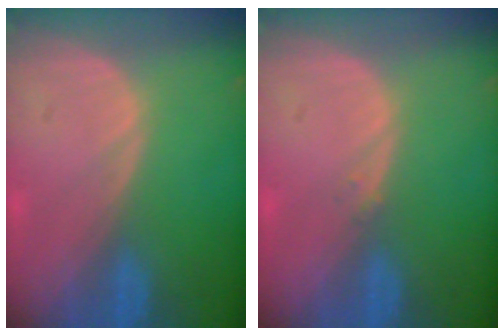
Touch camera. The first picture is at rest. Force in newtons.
{"total": 0.6, "press": 0.5, "slide": 0.3}